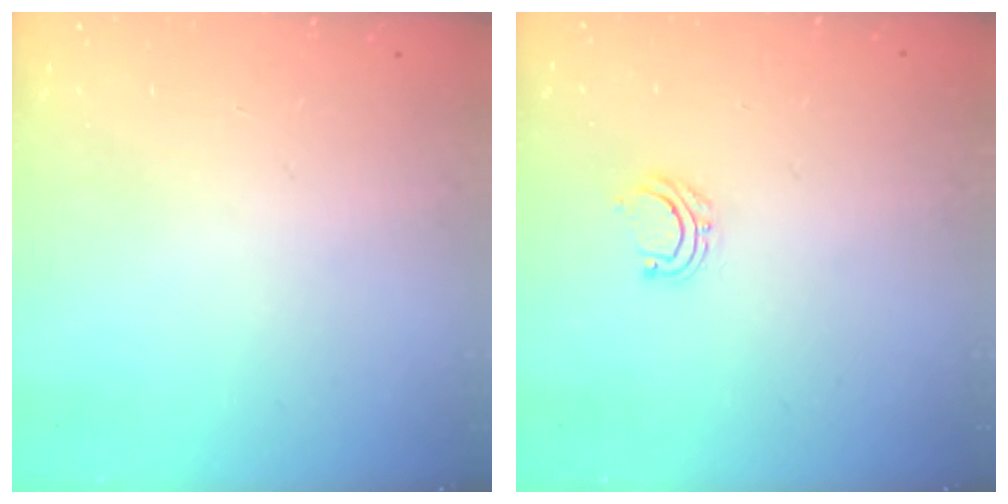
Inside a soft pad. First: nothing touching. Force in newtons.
{"total": 4.1, "press": 4.0, "slide": 0.6}